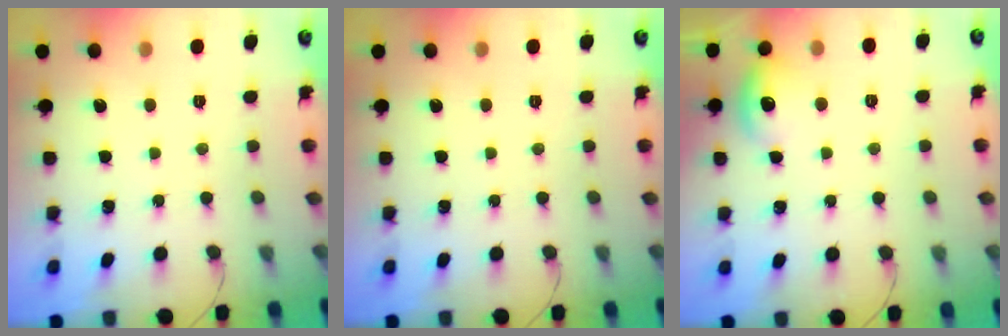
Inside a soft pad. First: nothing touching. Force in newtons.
{"total": 0.0}
{"total": 8.3, "press": 8.2, "slide": 1.4}